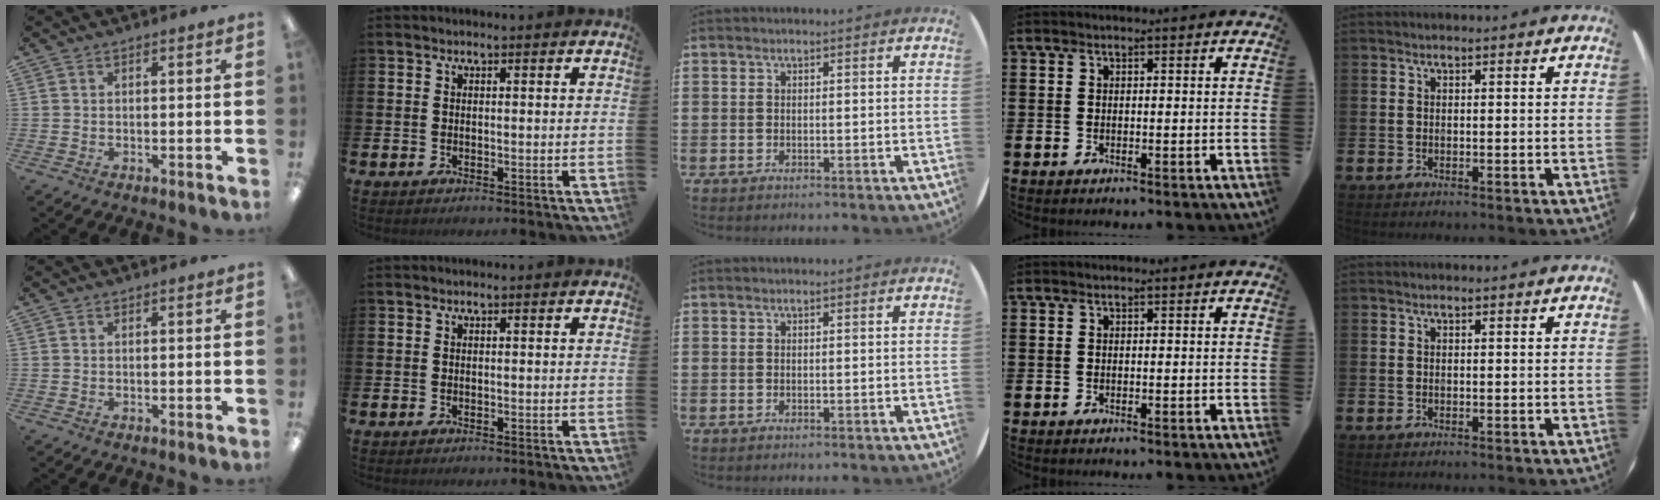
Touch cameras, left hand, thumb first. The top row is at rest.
{}